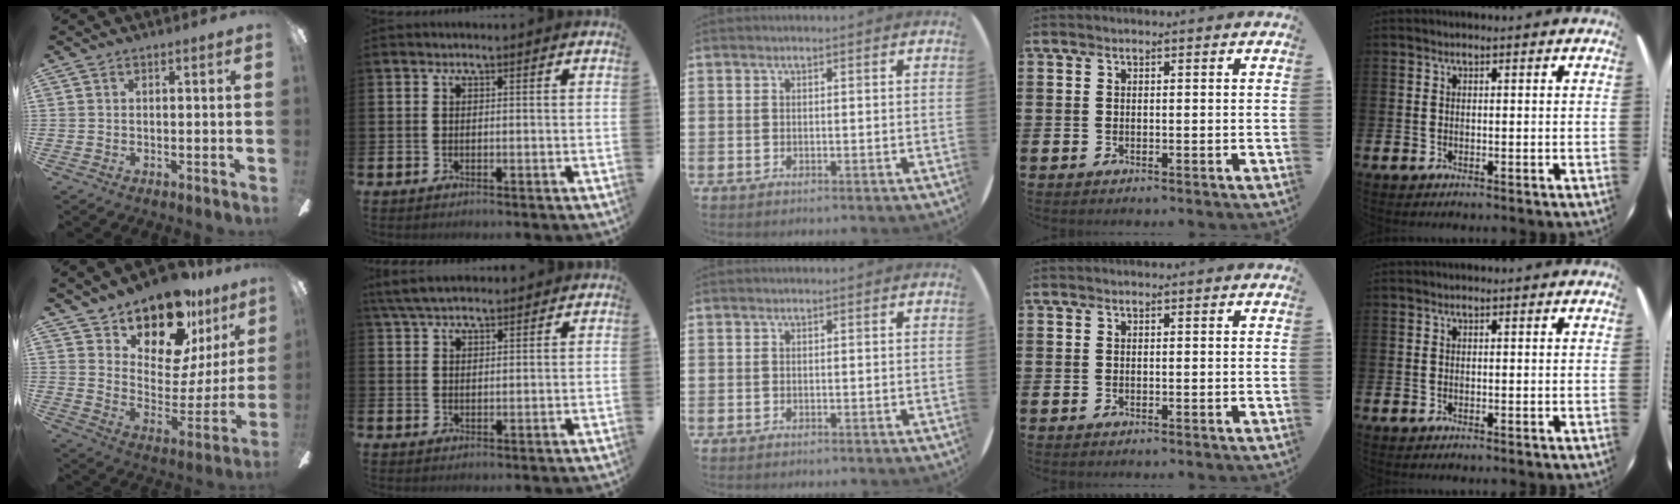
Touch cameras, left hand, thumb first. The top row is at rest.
{"thumb": {"total": 18.4, "force": [14.8, 7.6, 7.9], "torque": [-0.134, -0.107, 0.258]}, "index": {"total": 4.9, "force": [4.4, 1.2, 1.7], "torque": [-0.038, -0.010, 0.082]}}